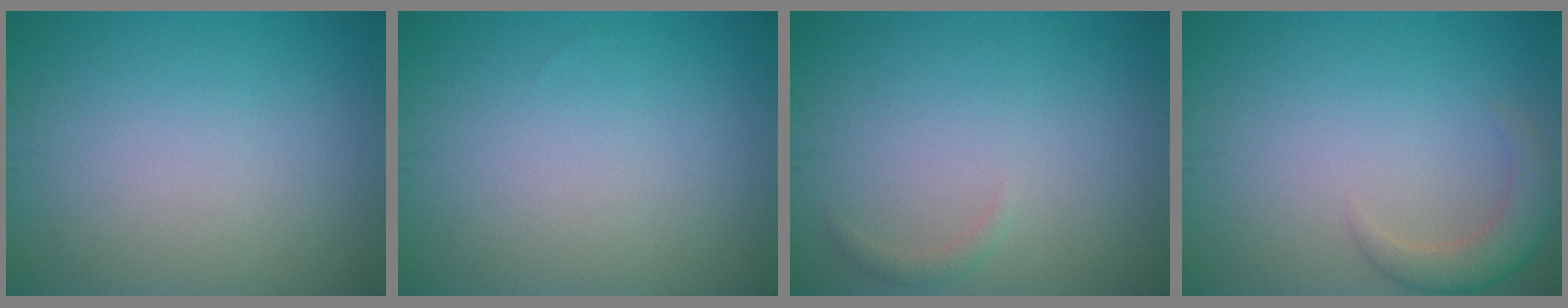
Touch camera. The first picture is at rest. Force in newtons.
{"total": 0.0}
{"total": 0.8, "press": 0.8, "slide": 0.0}
{"total": 2.9, "press": 2.9, "slide": 0.3}